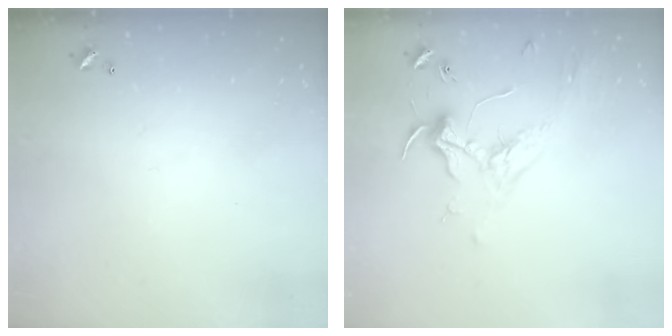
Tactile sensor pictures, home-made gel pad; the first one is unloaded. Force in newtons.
{"total": 1.8, "press": 1.6, "slide": 0.8}